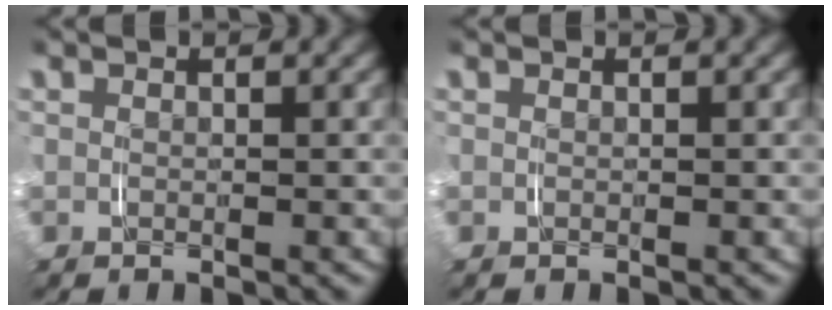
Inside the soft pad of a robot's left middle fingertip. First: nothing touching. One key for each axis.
{"total": 0.0}